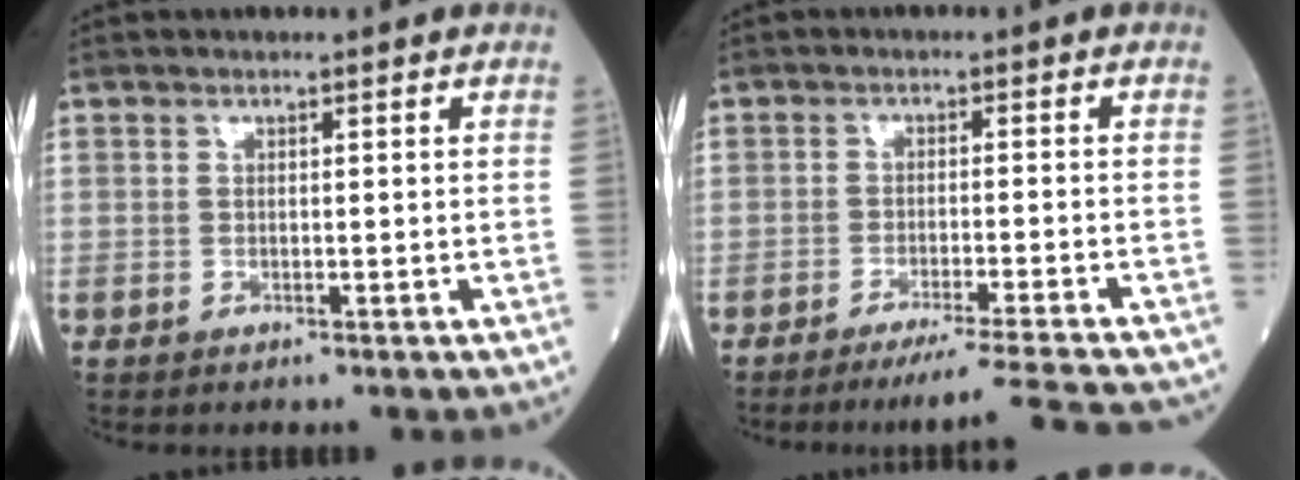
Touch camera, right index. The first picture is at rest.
{"total": 12.4, "force": [-11.5, -1.4, 4.4], "torque": [-0.040, -0.026, -0.161]}